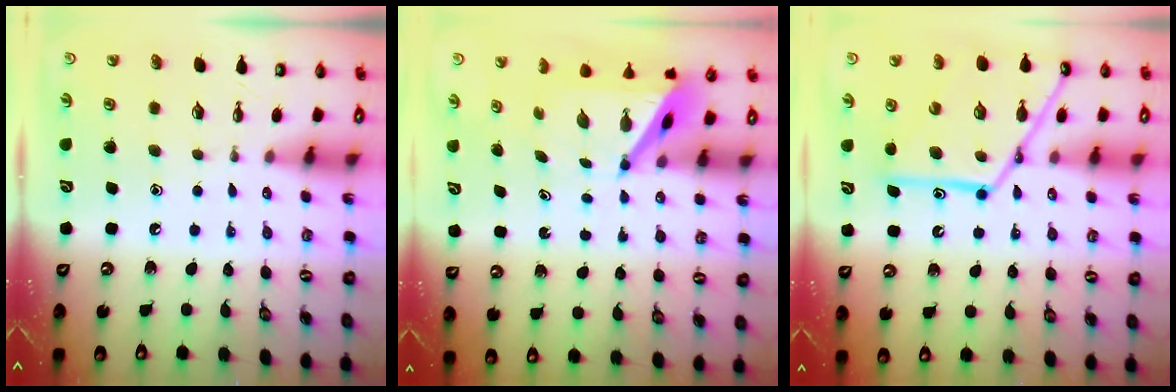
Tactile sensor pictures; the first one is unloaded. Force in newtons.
{"total": 5.8, "press": 5.8, "slide": 0.4}
{"total": 18.8, "press": 18.7, "slide": 1.8}